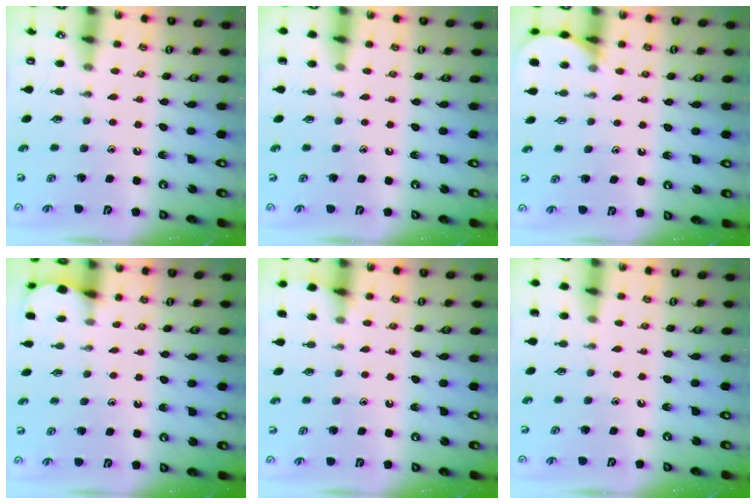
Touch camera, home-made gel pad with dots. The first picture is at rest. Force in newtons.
{"total": 0.0}
{"total": 5.8, "press": 5.8, "slide": 0.7}
{"total": 1.9, "press": 1.9, "slide": 0.2}
{"total": 5.3, "press": 5.3, "slide": 0.7}
{"total": 0.0}